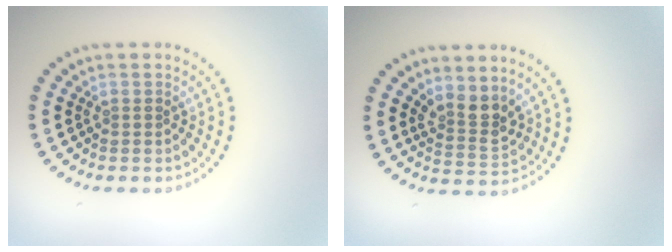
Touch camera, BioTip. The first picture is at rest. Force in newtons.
{"total": 2.7, "press": 2.2, "slide": 1.5}